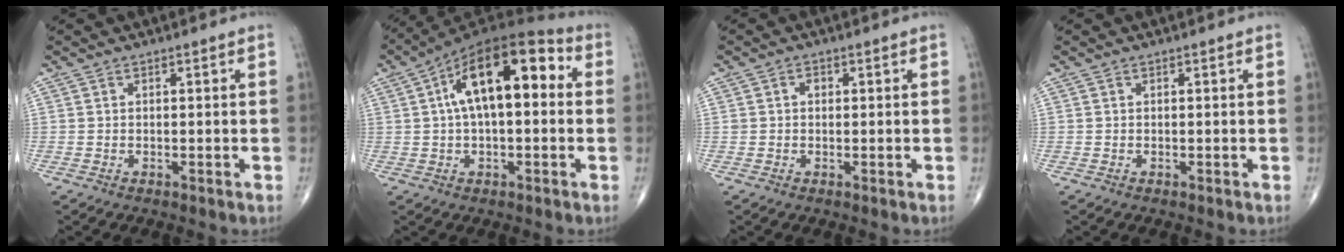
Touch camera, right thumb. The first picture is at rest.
{"total": 16.9, "force": [3.1, 7.9, 14.6], "torque": [-0.217, 0.041, 0.039]}
{"total": 1.3, "force": [0.2, 1.1, 0.7], "torque": [-0.006, 0.005, 0.002]}
{"total": 0.0}